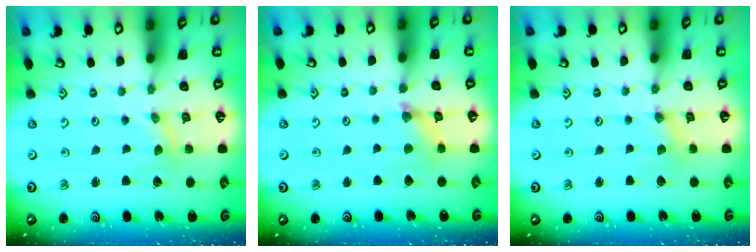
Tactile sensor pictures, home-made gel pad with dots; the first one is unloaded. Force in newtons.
{"total": 2.9, "press": 2.9, "slide": 0.4}
{"total": 0.0}